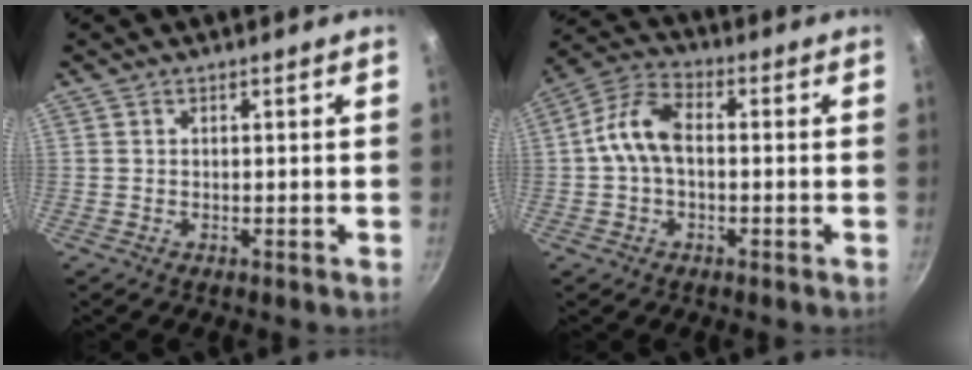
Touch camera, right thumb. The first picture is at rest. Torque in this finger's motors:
{"motor_torque": [-0.10, 0.75, -0.03, 0.03, 0.26]}